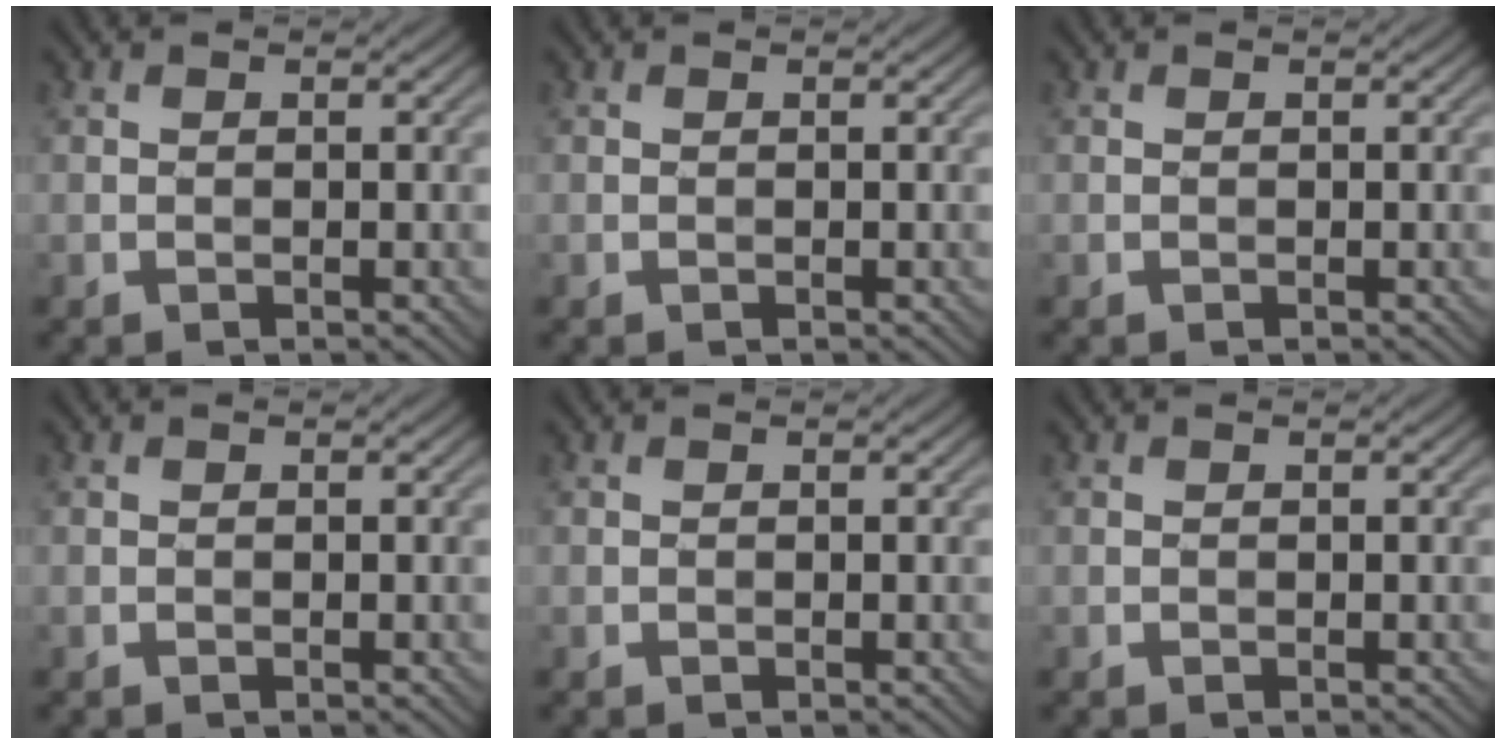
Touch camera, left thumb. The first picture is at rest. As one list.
[{"total": 0.0}, {"total": 0.0}, {"total": 0.0}, {"total": 0.0}, {"total": 0.0}]